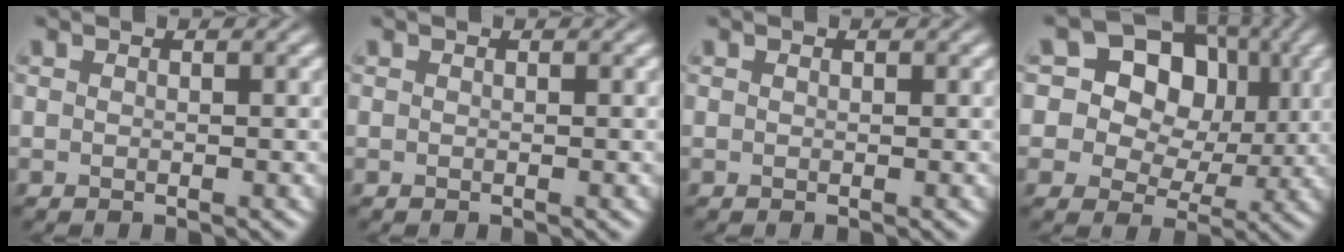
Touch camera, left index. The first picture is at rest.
{"total": 0.0}
{"total": 0.0}
{"total": 13.0, "force": [4.4, 10.4, 6.4], "torque": [-0.116, 0.043, 0.065]}